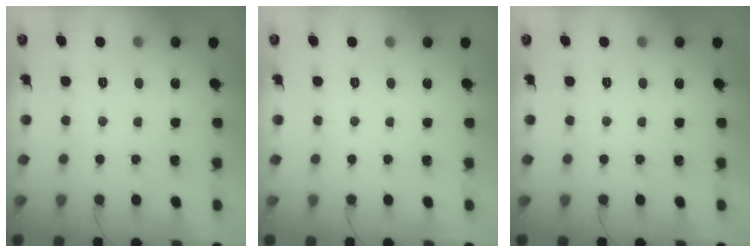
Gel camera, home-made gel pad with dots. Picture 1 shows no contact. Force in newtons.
{"total": 0.0}
{"total": 0.0}